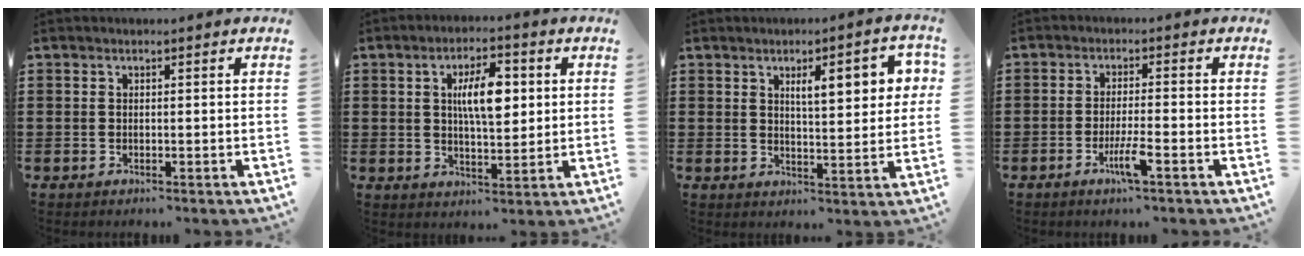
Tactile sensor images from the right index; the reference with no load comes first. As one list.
[{"total": 7.5, "force": [1.6, 2.9, 6.7], "torque": [-0.126, 0.008, 0.023]}, {"total": 6.8, "force": [2.6, 2.0, 6.0], "torque": [-0.087, -0.005, 0.036]}, {"total": 4.5, "force": [-2.3, 0.2, 3.8], "torque": [-0.076, -0.013, -0.043]}]